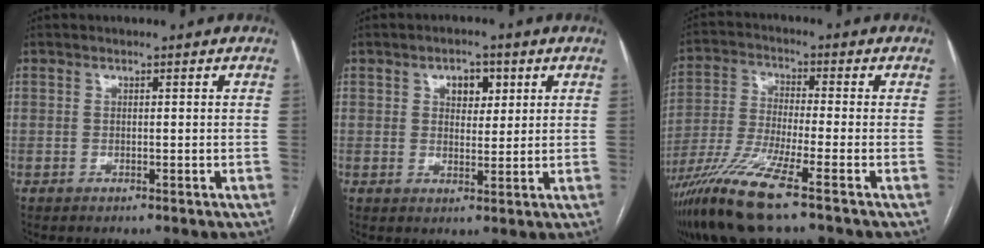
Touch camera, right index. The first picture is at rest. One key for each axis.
{"total": 4.3, "fx": 1.8, "fy": 2.5, "fz": 2.9, "tx": -0.041, "ty": 0.008, "tz": 0.029}
{"total": 11.7, "fx": -7.8, "fy": -0.6, "fz": 8.8, "tx": -0.182, "ty": -0.032, "tz": -0.149}